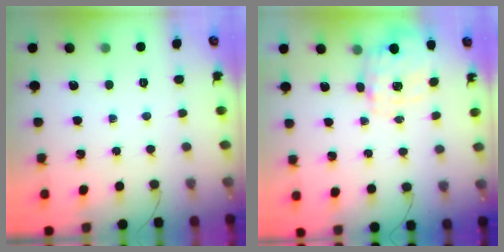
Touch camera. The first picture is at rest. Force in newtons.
{"total": 2.5, "press": 2.3, "slide": 1.0}